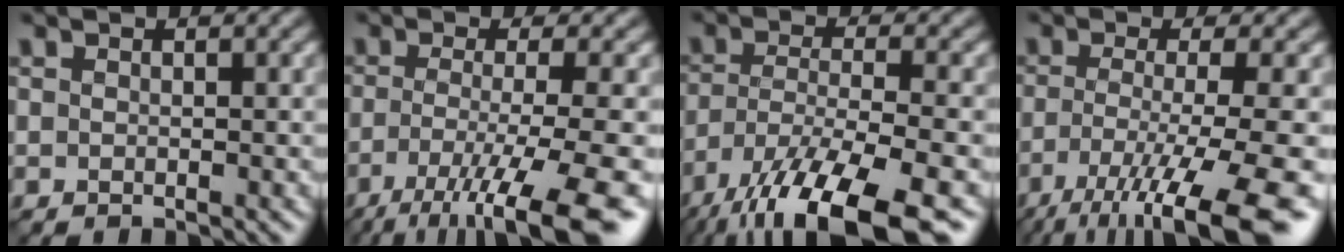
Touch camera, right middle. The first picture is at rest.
{"total": 10.0, "force": [-5.5, 2.3, 8.0], "torque": [-0.128, -0.015, -0.095]}
{"total": 12.8, "force": [-8.9, 3.6, 8.5], "torque": [-0.181, -0.019, -0.154]}
{"total": 11.5, "force": [-6.8, 2.4, 8.9], "torque": [-0.150, -0.013, -0.114]}